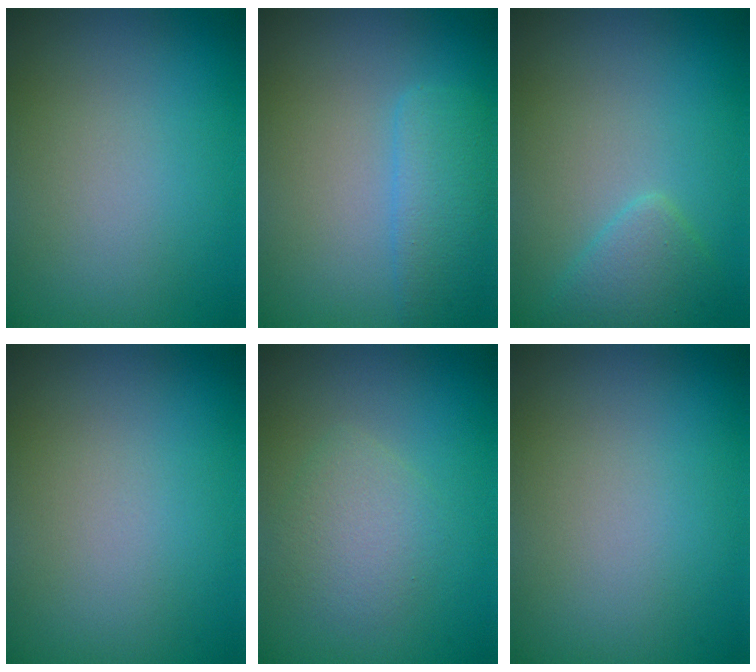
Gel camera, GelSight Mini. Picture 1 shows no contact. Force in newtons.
{"total": 3.1, "press": 3.1, "slide": 0.2}
{"total": 2.4, "press": 2.4, "slide": 0.1}
{"total": 0.0}
{"total": 2.3, "press": 2.3, "slide": 0.1}
{"total": 0.0}